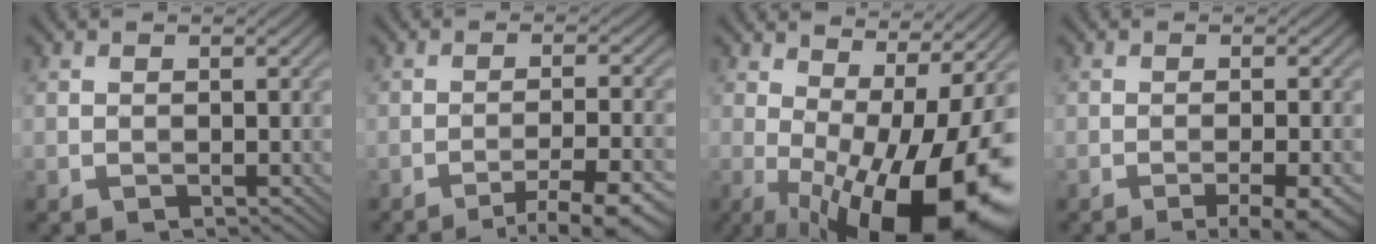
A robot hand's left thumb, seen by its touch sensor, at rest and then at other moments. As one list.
[{"total": 7.7, "force": [-5.2, 1.1, 5.5], "torque": [-0.079, 0.012, -0.078]}, {"total": 19.5, "force": [-2.6, 7.5, 17.8], "torque": [-0.236, -0.006, -0.031]}, {"total": 4.9, "force": [-2.6, 0.7, 4.1], "torque": [-0.057, 0.010, -0.040]}]